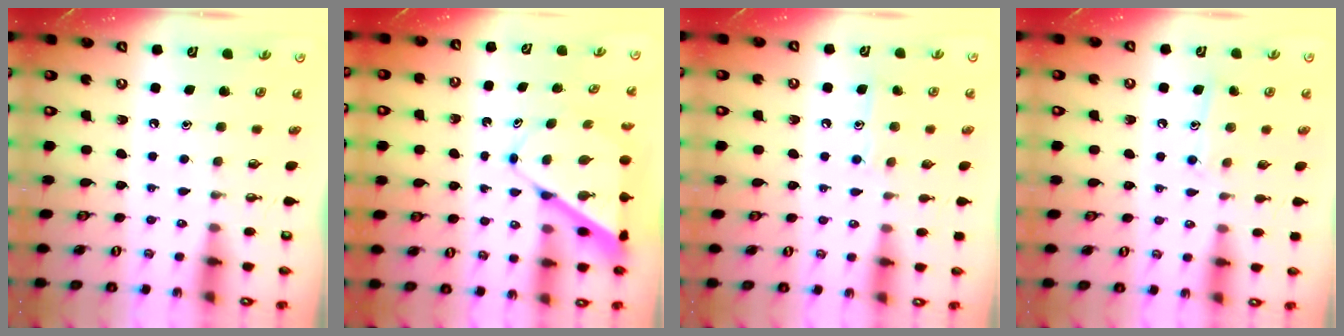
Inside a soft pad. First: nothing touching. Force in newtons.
{"total": 8.5, "press": 8.5, "slide": 0.6}
{"total": 7.6, "press": 7.6, "slide": 0.5}
{"total": 7.8, "press": 7.8, "slide": 0.6}